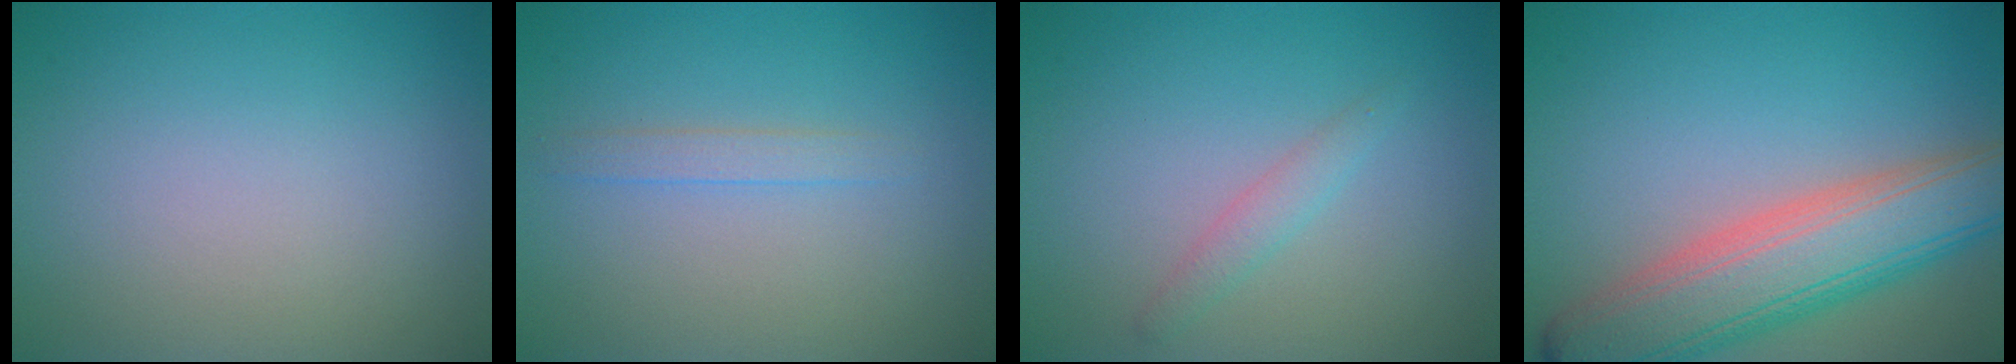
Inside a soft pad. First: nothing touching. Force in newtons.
{"total": 1.1, "press": 1.1, "slide": 0.0}
{"total": 1.4, "press": 1.4, "slide": 0.0}
{"total": 8.7, "press": 8.7, "slide": 0.5}